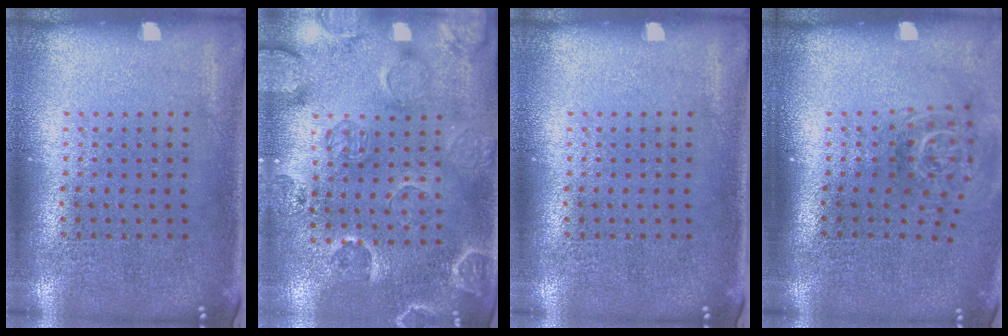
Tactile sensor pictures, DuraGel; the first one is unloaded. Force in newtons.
{"total": 2.4, "press": 2.0, "slide": 1.4}
{"total": 0.0}
{"total": 1.8, "press": 1.3, "slide": 1.3}